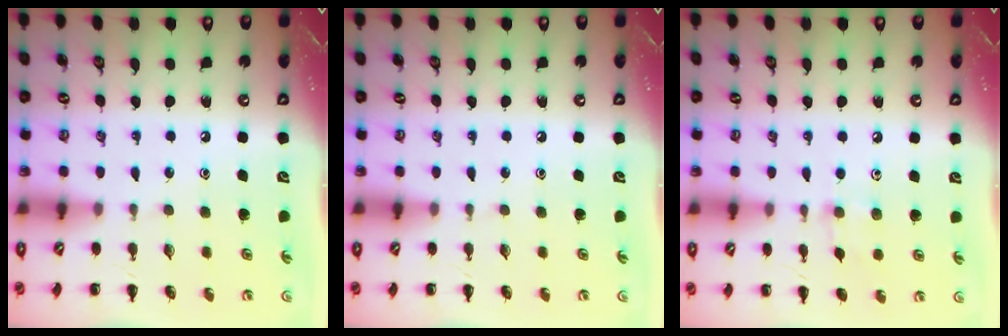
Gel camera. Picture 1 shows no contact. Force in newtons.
{"total": 0.0}
{"total": 3.5, "press": 3.4, "slide": 1.1}